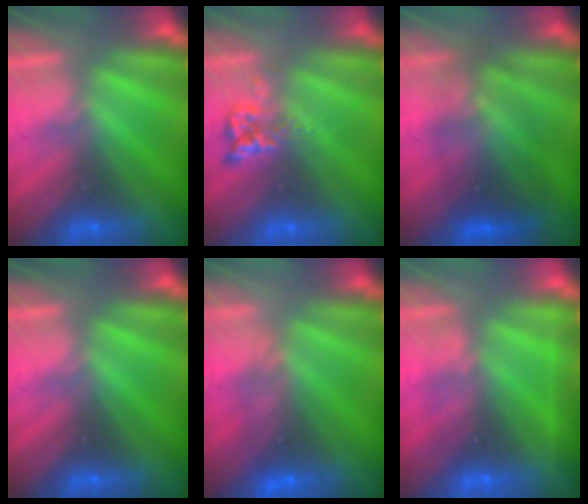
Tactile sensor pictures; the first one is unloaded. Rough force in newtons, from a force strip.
{"total": 2.4}
{"total": 3.6}
{"total": 0.0}
{"total": 4.5}
{"total": 2.2}